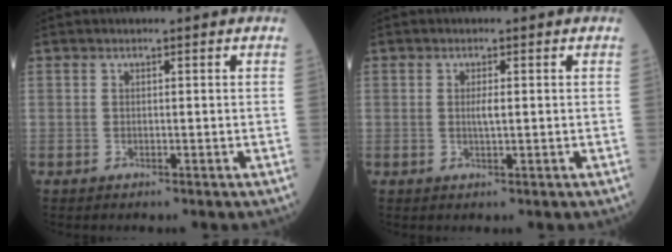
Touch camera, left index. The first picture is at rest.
{"total": 1.5, "force": [-0.1, 0.2, 1.5], "torque": [-0.029, -0.003, -0.002]}